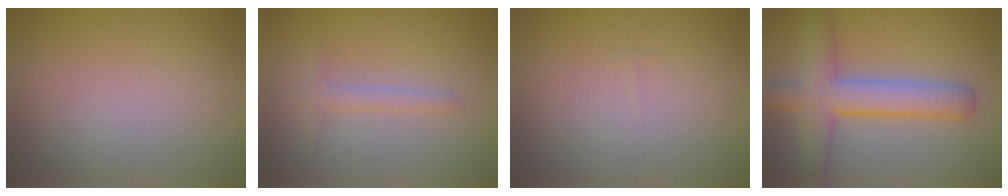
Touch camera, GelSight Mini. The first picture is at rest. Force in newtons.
{"total": 1.4, "press": 1.4, "slide": 0.1}
{"total": 0.0}
{"total": 6.2, "press": 6.2, "slide": 0.3}